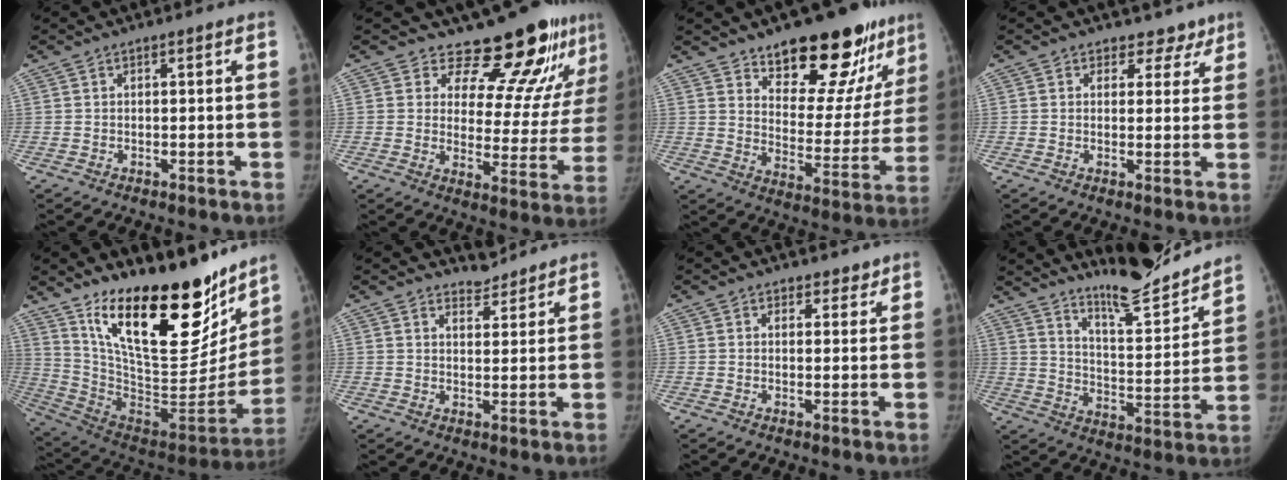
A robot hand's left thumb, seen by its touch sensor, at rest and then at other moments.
{"total": 16.9, "force": [14.1, 6.6, 6.7], "torque": [-0.025, -0.115, 0.172]}
{"total": 22.5, "force": [15.1, 9.8, 13.4], "torque": [-0.129, -0.090, 0.220]}
{"total": 4.3, "force": [3.2, 2.9, -0.1], "torque": [0.036, -0.022, 0.029]}
{"total": 30.5, "force": [20.1, 11.6, 19.8], "torque": [-0.262, -0.102, 0.335]}
{"total": 3.3, "force": [3.2, 0.9, -0.4], "torque": [0.023, -0.030, 0.051]}
{"total": 2.2, "force": [1.8, 1.3, 0.0], "torque": [0.023, -0.013, 0.017]}
{"total": 18.0, "force": [15.8, 1.8, 8.4], "torque": [-0.103, -0.107, 0.250]}